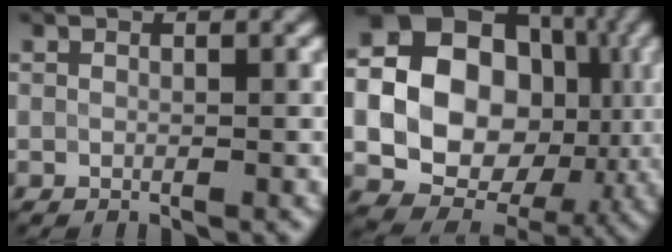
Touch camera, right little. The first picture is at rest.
{"total": 20.5, "force": [1.0, 17.8, 10.2], "torque": [-0.201, 0.013, -0.005]}